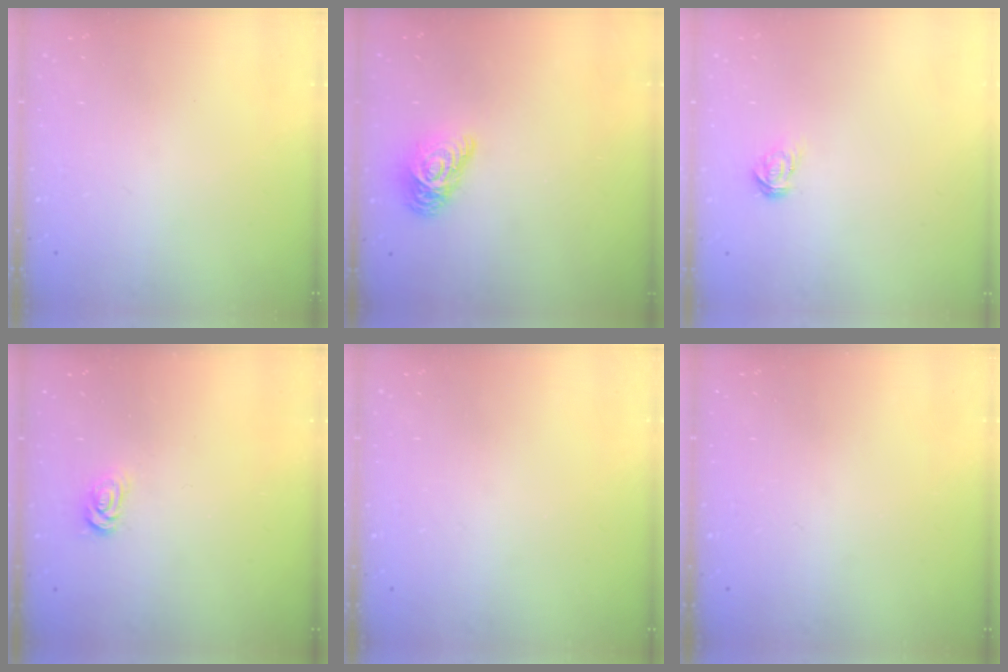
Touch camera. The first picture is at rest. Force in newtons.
{"total": 10.8, "press": 10.8, "slide": 0.5}
{"total": 3.5, "press": 3.5, "slide": 0.3}
{"total": 2.0, "press": 2.0, "slide": 0.3}
{"total": 0.0}
{"total": 0.0}